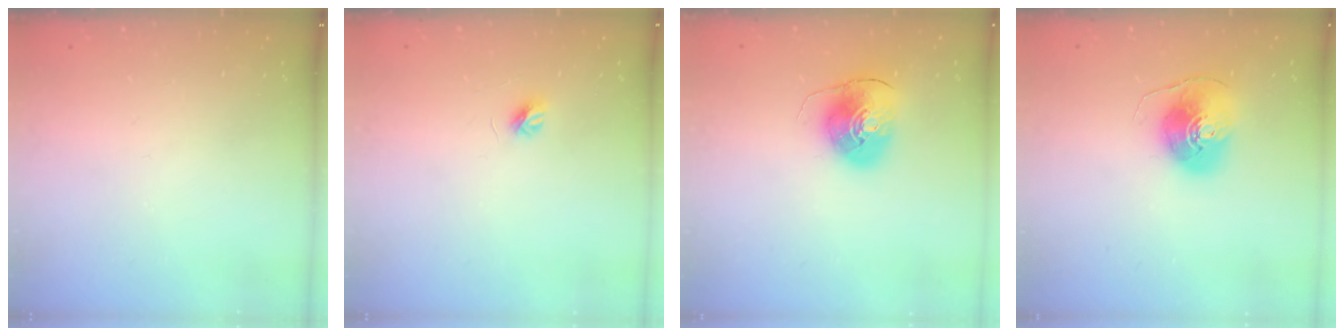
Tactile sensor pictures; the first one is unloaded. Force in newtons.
{"total": 4.1, "press": 4.0, "slide": 0.4}
{"total": 8.9, "press": 8.7, "slide": 1.5}
{"total": 9.9, "press": 9.8, "slide": 1.1}